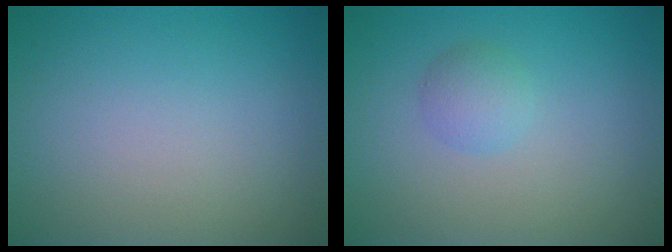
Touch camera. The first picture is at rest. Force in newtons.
{"total": 1.7, "press": 1.7, "slide": 0.0}